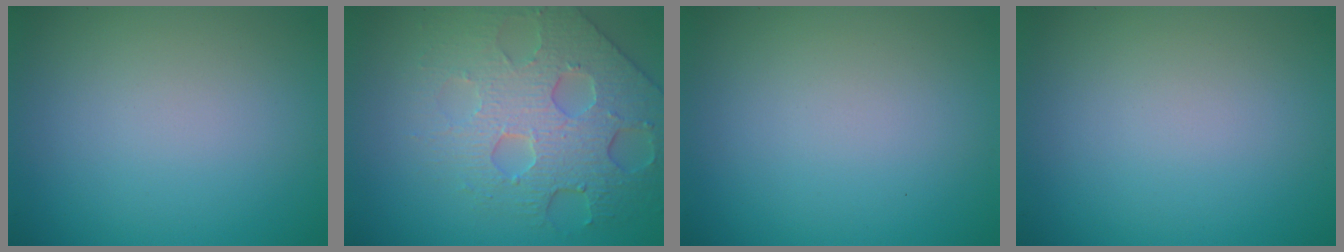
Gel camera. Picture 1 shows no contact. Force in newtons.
{"total": 6.3, "press": 5.1, "slide": 3.8}
{"total": 0.0}
{"total": 0.0}